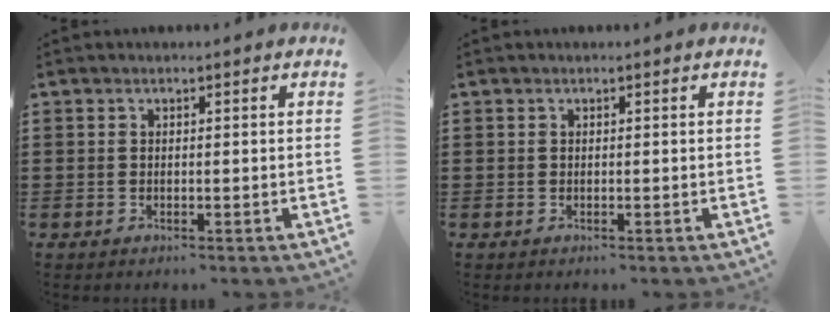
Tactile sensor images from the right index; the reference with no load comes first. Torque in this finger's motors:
{"motor_torque": [-0.65, 0.76, -0.79, -0.21]}